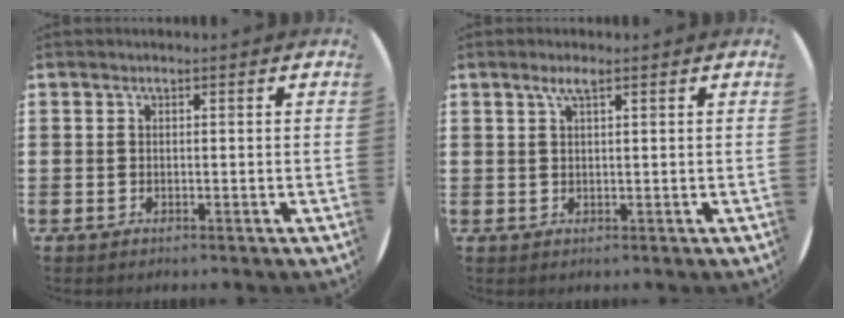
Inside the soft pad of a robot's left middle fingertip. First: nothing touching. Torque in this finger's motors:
{"motor_torque": [0.37, -0.10, 0.05, 0.04]}